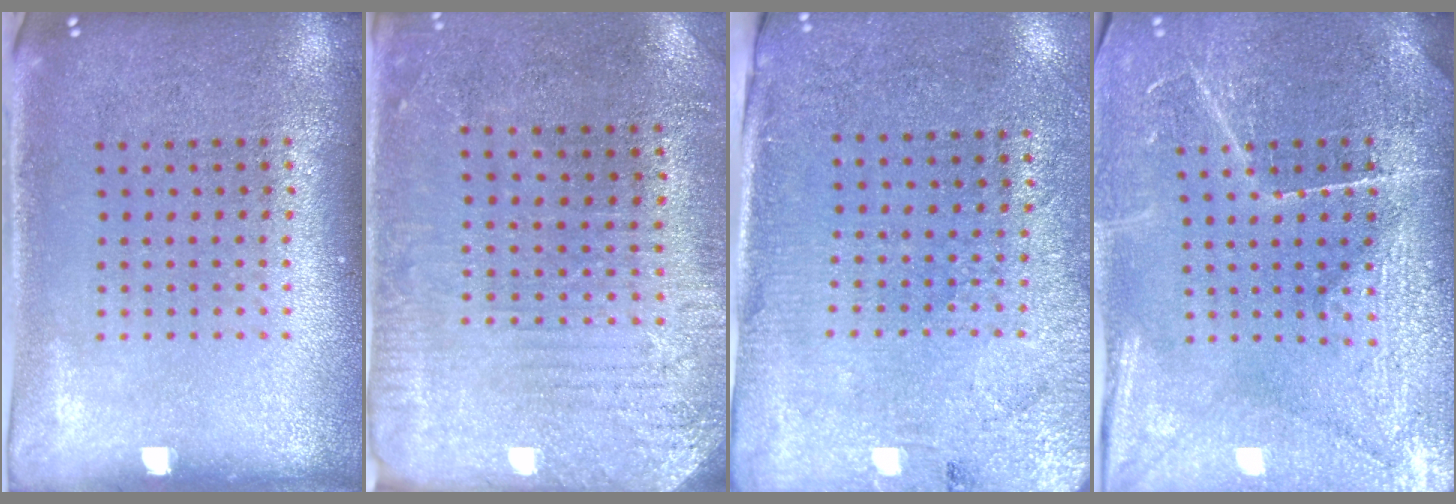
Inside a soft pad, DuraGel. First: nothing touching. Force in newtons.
{"total": 2.8, "press": 2.6, "slide": 1.2}
{"total": 2.7, "press": 2.4, "slide": 1.3}
{"total": 3.9, "press": 3.7, "slide": 1.3}